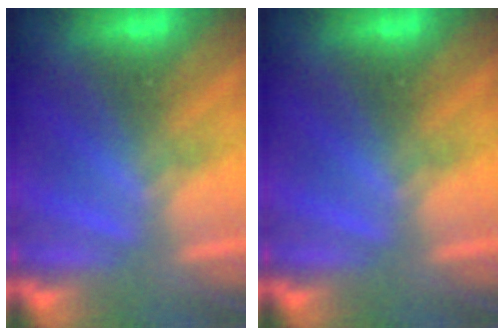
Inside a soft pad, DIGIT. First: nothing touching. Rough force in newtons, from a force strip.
{"total": 0.0}